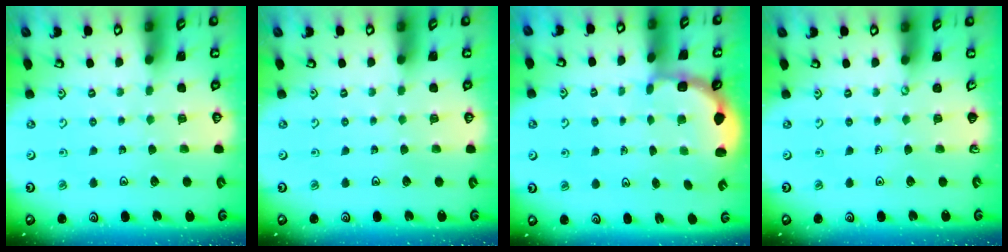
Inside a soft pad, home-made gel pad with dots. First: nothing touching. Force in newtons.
{"total": 0.0}
{"total": 2.9, "press": 2.5, "slide": 1.4}
{"total": 0.0}